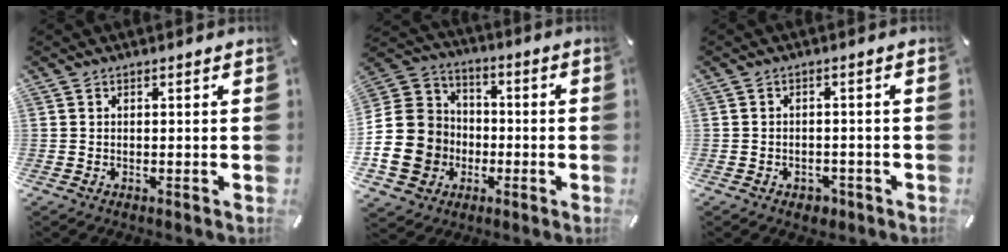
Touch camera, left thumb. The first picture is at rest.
{"total": 16.7, "force": [-4.4, 14.9, 6.3], "torque": [-0.138, 0.030, -0.075]}
{"total": 2.7, "force": [-1.5, 2.1, 0.9], "torque": [-0.014, 0.007, -0.028]}